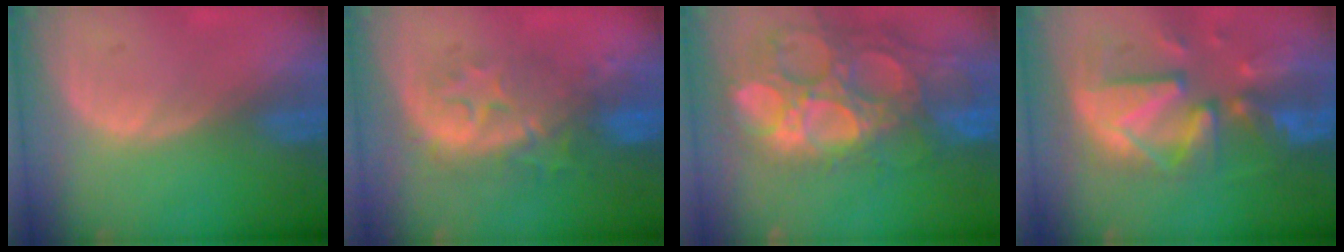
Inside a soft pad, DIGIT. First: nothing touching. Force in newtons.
{"total": 8.9, "press": 8.5, "slide": 2.7}
{"total": 15.8, "press": 13.1, "slide": 9.0}
{"total": 12.4, "press": 10.8, "slide": 6.1}